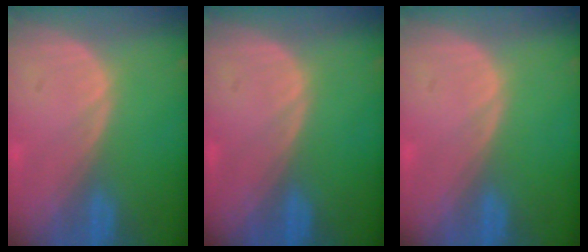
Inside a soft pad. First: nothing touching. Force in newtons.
{"total": 0.0}
{"total": 0.0}